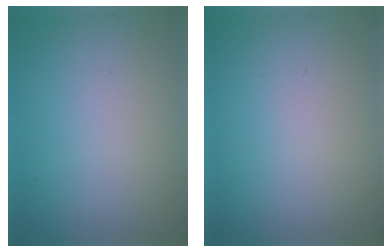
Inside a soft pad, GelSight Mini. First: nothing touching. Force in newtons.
{"total": 0.0}